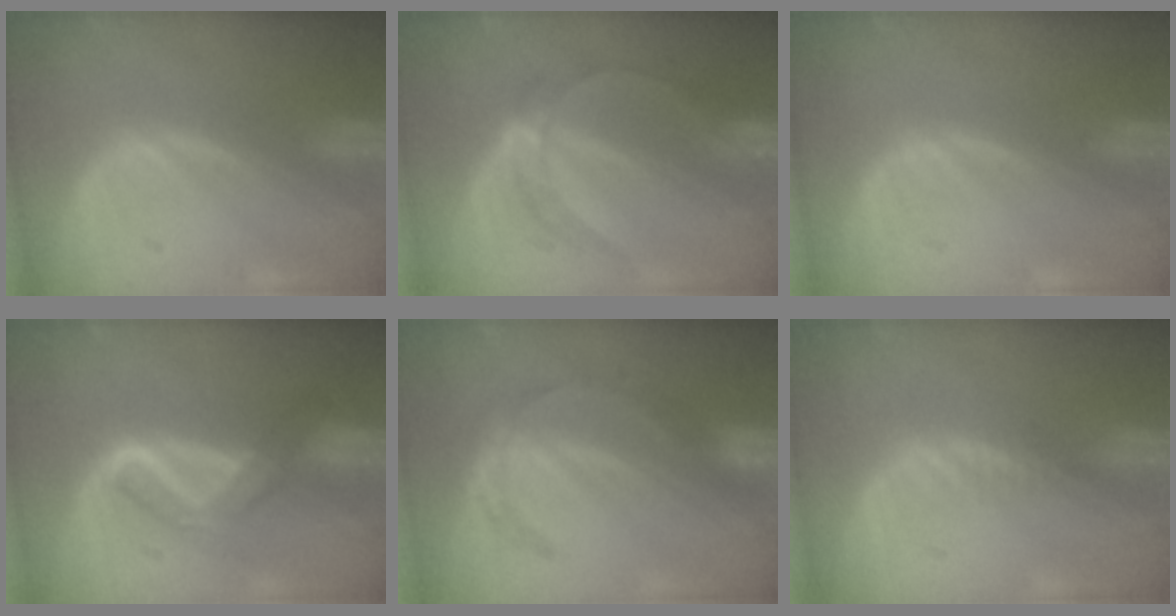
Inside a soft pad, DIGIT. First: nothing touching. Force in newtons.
{"total": 5.0, "press": 4.8, "slide": 1.4}
{"total": 0.0}
{"total": 5.2, "press": 5.2, "slide": 0.4}
{"total": 4.6, "press": 4.2, "slide": 1.9}
{"total": 1.2, "press": 0.9, "slide": 0.8}